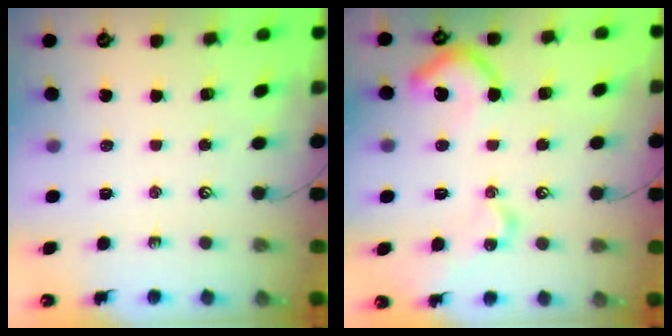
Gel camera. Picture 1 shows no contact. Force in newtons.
{"total": 9.2, "press": 9.2, "slide": 1.2}